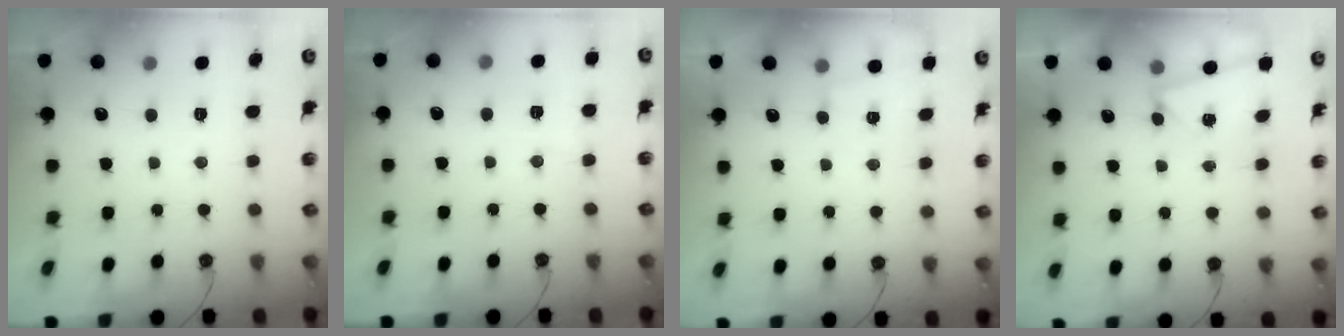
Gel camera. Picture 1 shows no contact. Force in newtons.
{"total": 3.8, "press": 2.9, "slide": 2.4}
{"total": 1.1, "press": 1.1, "slide": 0.1}
{"total": 2.8, "press": 1.5, "slide": 2.3}